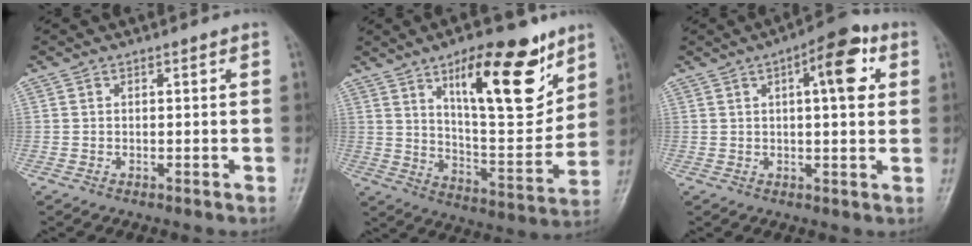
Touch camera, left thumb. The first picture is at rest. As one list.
[{"total": 20.0, "force": [10.9, 7.1, 15.1], "torque": [-0.183, -0.065, 0.181]}, {"total": 9.7, "force": [3.1, 3.4, 8.5], "torque": [-0.098, 0.007, 0.035]}]